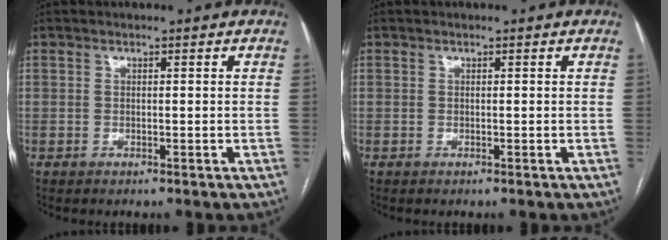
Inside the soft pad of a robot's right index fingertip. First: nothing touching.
{"total": 0.0}